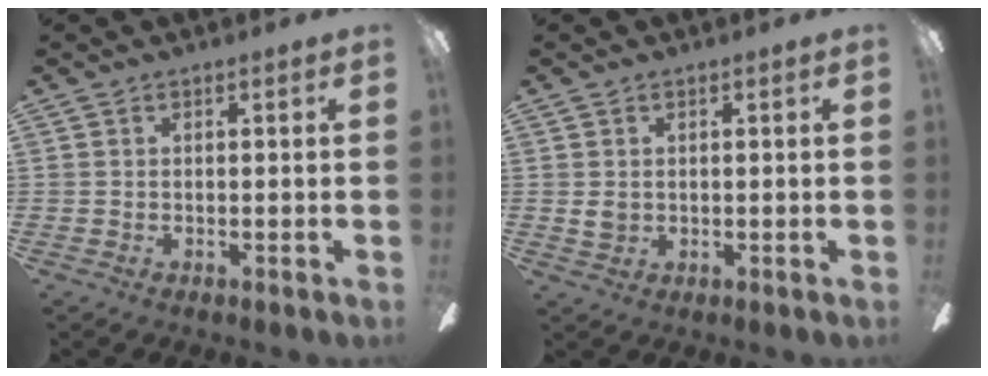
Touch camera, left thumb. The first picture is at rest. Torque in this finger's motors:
{"motor_torque": [0.29, 0.45, 0.36, -0.26, -0.01]}